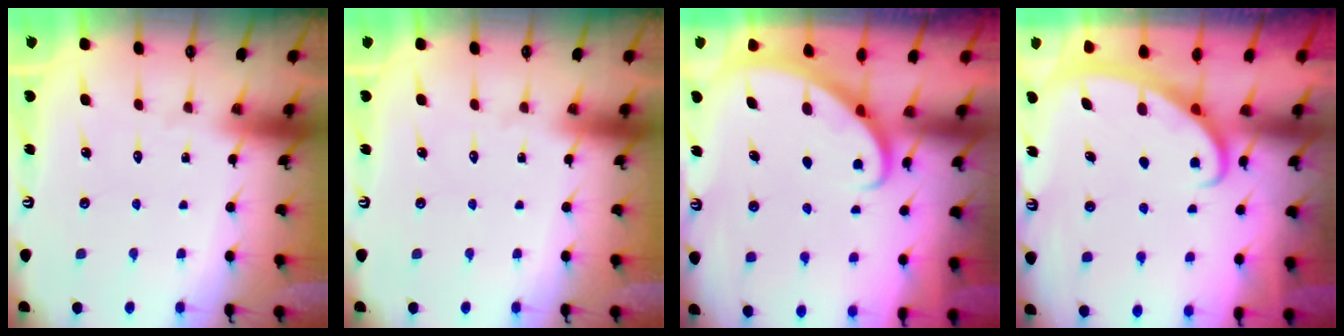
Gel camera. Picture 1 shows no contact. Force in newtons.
{"total": 0.0}
{"total": 2.7, "press": 2.7, "slide": 0.2}
{"total": 2.8, "press": 2.7, "slide": 0.4}